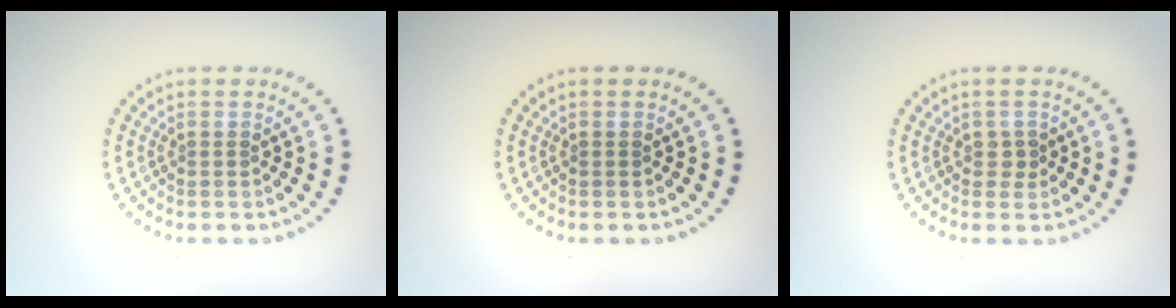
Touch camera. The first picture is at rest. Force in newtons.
{"total": 0.0}
{"total": 1.0, "press": 1.0, "slide": 0.4}